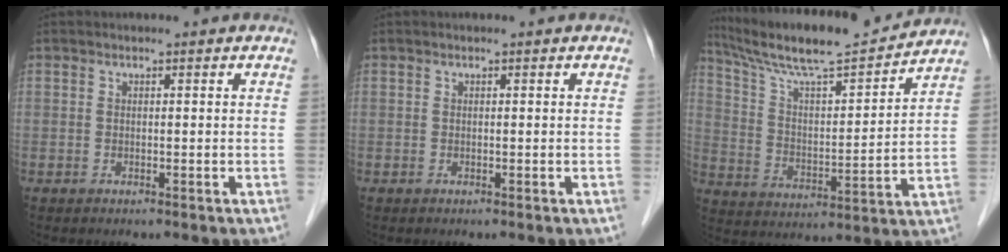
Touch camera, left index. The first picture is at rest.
{"total": 0.0}
{"total": 16.9, "force": [15.4, 0.7, 6.9], "torque": [-0.131, 0.006, 0.260]}